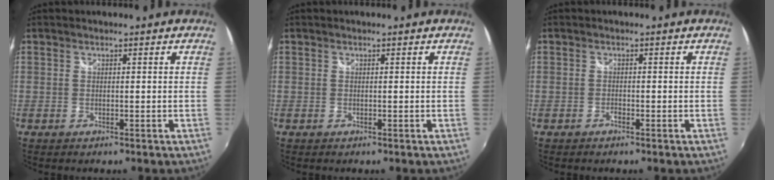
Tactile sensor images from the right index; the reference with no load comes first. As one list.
[{"total": 0.0}, {"total": 0.7, "force": [-0.6, 0.3, 0.2], "torque": [-0.004, -0.002, -0.012]}]